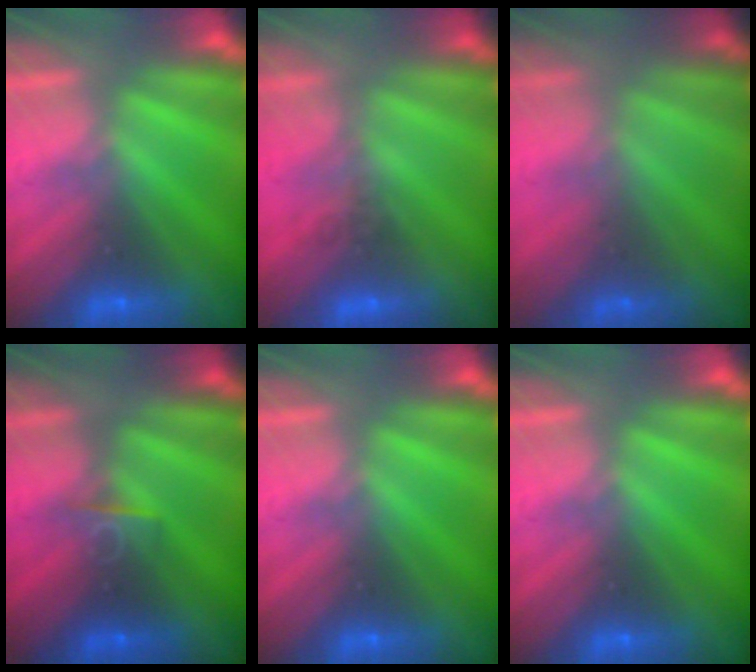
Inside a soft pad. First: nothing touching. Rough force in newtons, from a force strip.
{"total": 1.6}
{"total": 1.7}
{"total": 2.6}
{"total": 0.0}
{"total": 0.0}